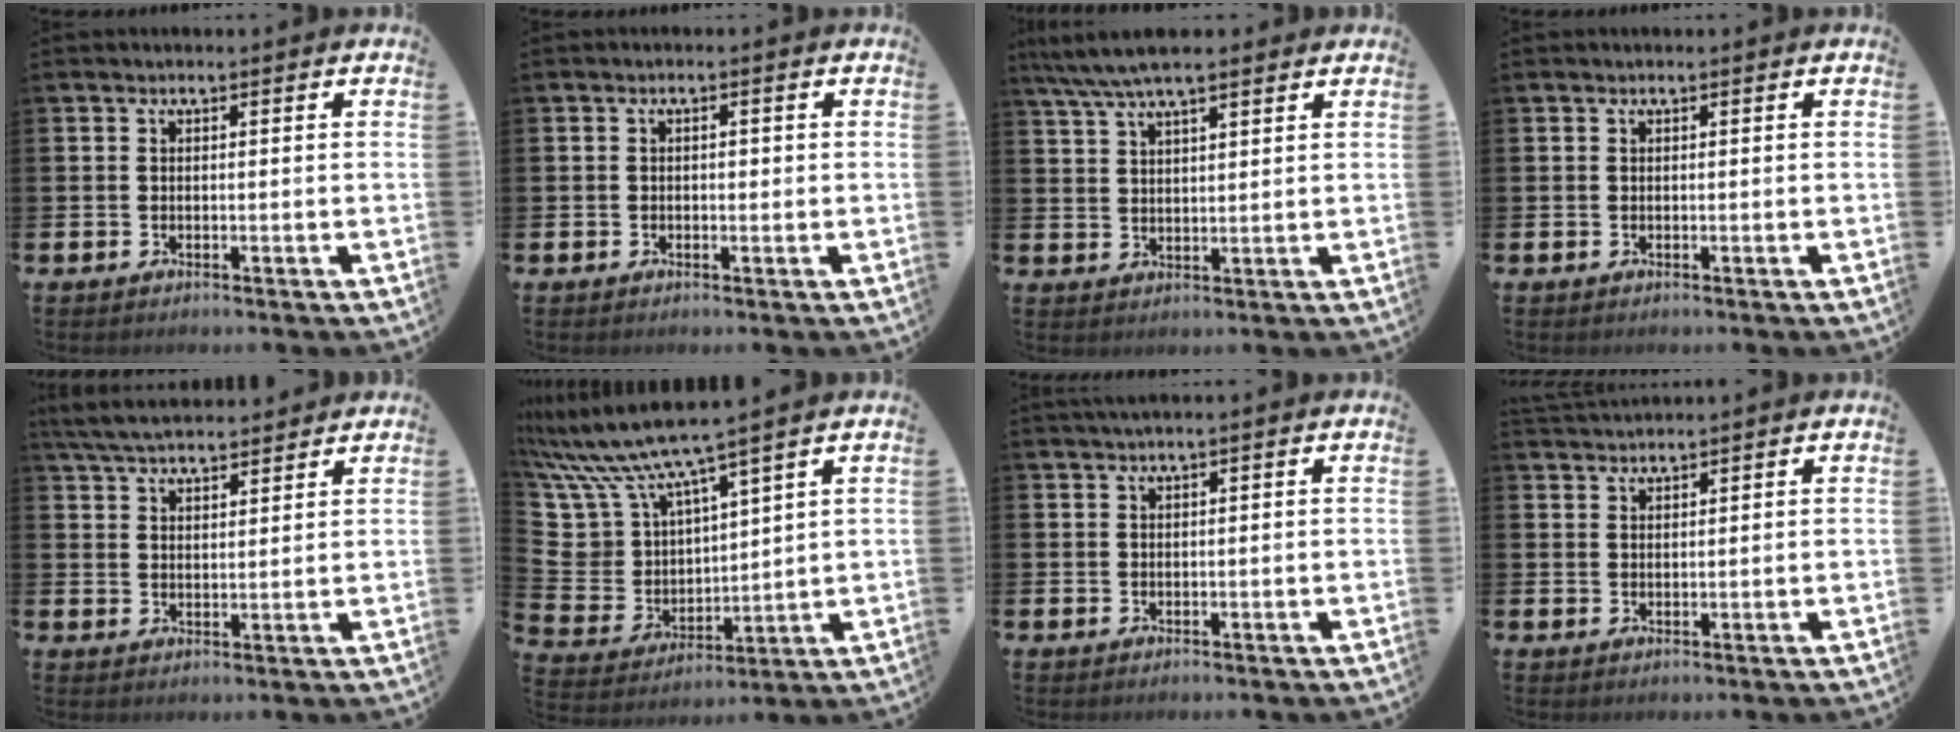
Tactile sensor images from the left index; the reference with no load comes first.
{"total": 1.0, "force": [-0.2, 0.6, 0.8], "torque": [-0.012, 0.002, -0.006]}
{"total": 6.4, "force": [5.4, 1.4, 3.0], "torque": [-0.072, -0.010, 0.099]}
{"total": 0.0}
{"total": 5.2, "force": [5.1, 0.8, 1.0], "torque": [-0.033, -0.021, 0.092]}
{"total": 7.9, "force": [6.9, 3.4, 1.6], "torque": [-0.086, -0.053, 0.127]}
{"total": 1.0, "force": [0.9, -0.1, 0.5], "torque": [-0.008, 0.000, 0.016]}
{"total": 2.0, "force": [2.0, 0.1, -0.1], "torque": [0.006, -0.009, 0.035]}